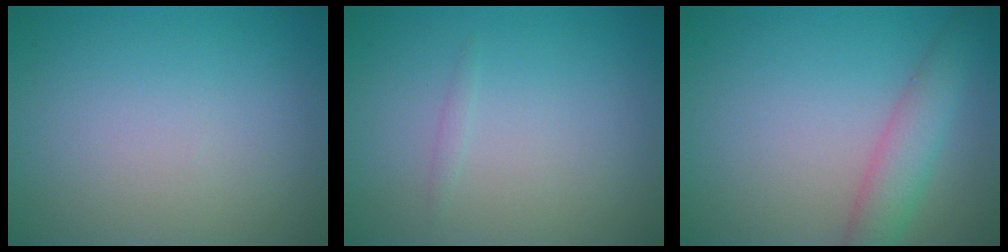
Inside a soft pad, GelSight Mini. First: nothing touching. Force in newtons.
{"total": 0.6, "press": 0.6, "slide": 0.0}
{"total": 3.5, "press": 3.5, "slide": 0.1}